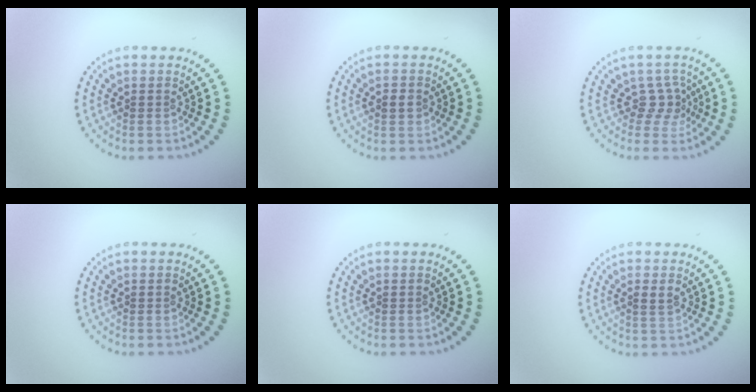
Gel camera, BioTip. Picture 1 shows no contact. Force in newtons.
{"total": 1.0, "press": 1.0, "slide": 0.2}
{"total": 2.0, "press": 1.3, "slide": 1.6}
{"total": 0.0}
{"total": 0.0}
{"total": 1.0, "press": 1.0, "slide": 0.2}